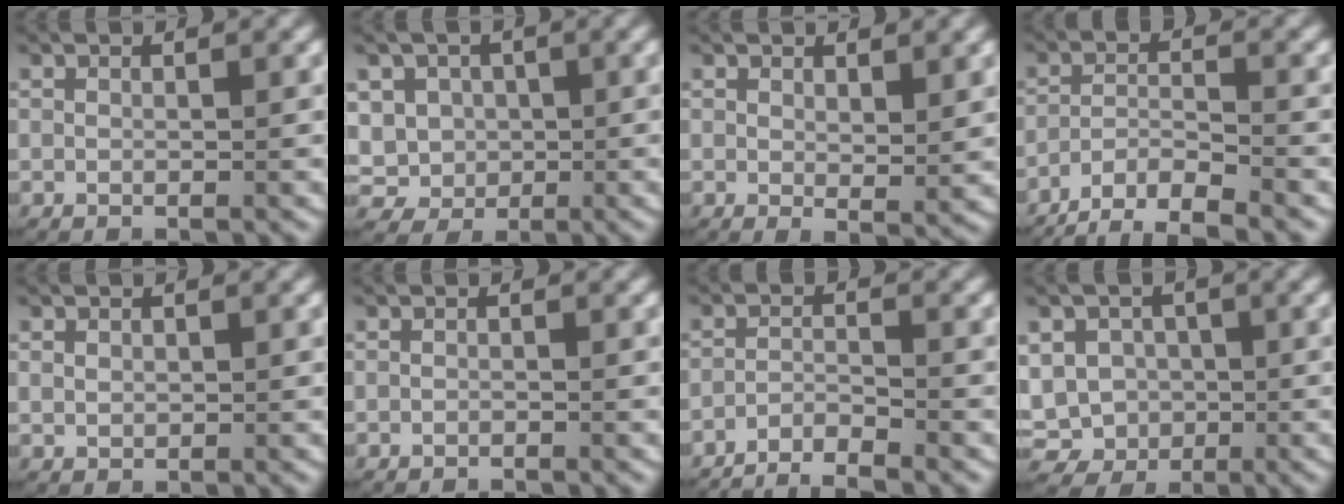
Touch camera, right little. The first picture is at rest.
{"total": 8.5, "force": [-1.1, 8.0, 2.9], "torque": [-0.080, -0.033, -0.013]}
{"total": 1.6, "force": [0.8, 0.4, 1.3], "torque": [-0.020, -0.013, 0.017]}
{"total": 8.6, "force": [-7.6, 3.2, 2.6], "torque": [-0.042, -0.021, -0.124]}
{"total": 0.8, "force": [0.2, 0.7, 0.4], "torque": [-0.013, -0.004, 0.012]}
{"total": 0.7, "force": [-0.7, 0.0, 0.0], "torque": [-0.004, -0.005, -0.010]}
{"total": 6.1, "force": [-5.9, 1.5, 0.8], "torque": [-0.014, -0.022, -0.095]}
{"total": 10.5, "force": [-2.4, 9.7, 3.2], "torque": [-0.081, -0.041, -0.038]}